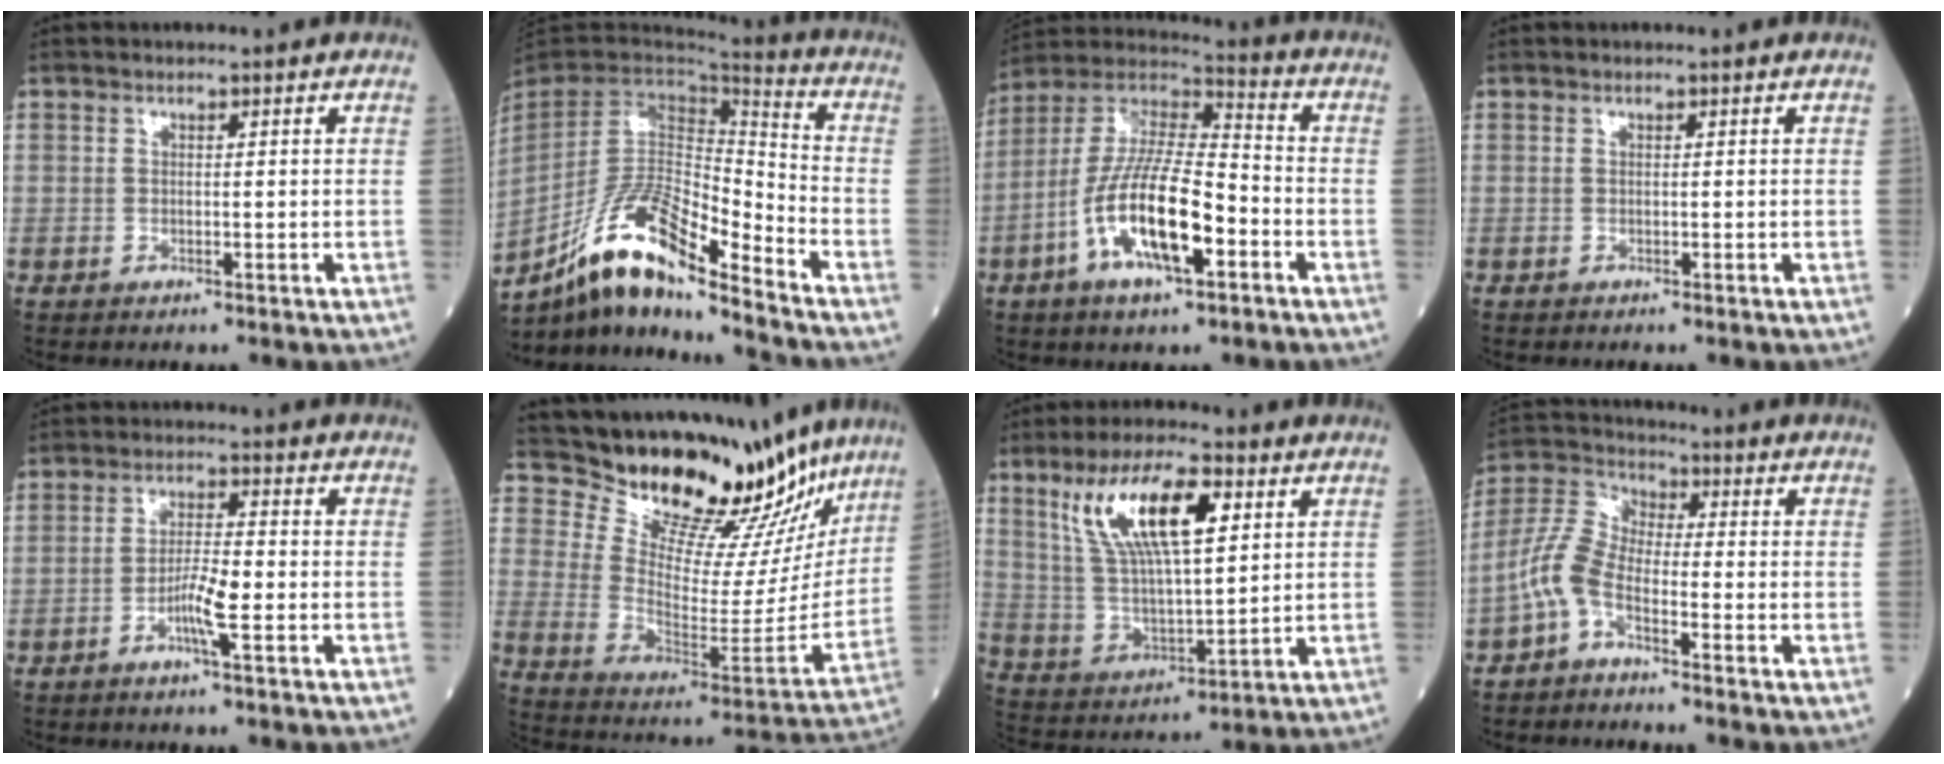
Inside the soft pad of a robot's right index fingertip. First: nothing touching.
{"total": 16.5, "force": [-12.0, 2.8, 11.0], "torque": [-0.217, 0.005, -0.219]}
{"total": 15.4, "force": [-5.4, 4.2, 13.8], "torque": [-0.278, 0.001, -0.099]}
{"total": 0.0}
{"total": 4.8, "force": [-1.8, 0.2, 4.5], "torque": [-0.087, -0.002, -0.036]}
{"total": 21.6, "force": [19.2, 5.7, 8.2], "torque": [-0.122, -0.043, 0.274]}
{"total": 14.8, "force": [6.5, 4.1, 12.7], "torque": [-0.253, 0.015, 0.127]}
{"total": 6.1, "force": [-3.2, 2.6, 4.5], "torque": [-0.118, 0.013, -0.077]}